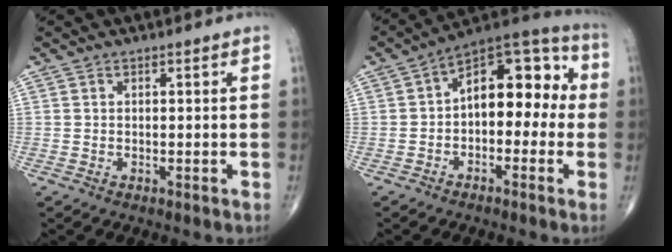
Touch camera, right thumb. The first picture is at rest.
{"total": 13.9, "force": [-0.1, 8.1, 11.2], "torque": [-0.123, 0.051, -0.019]}